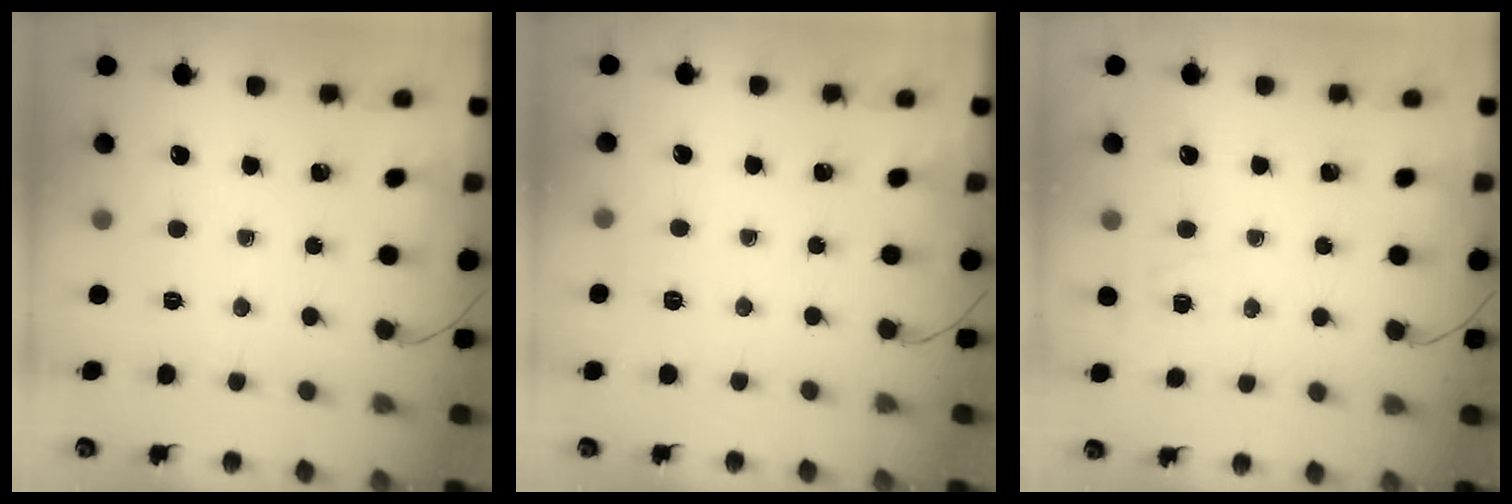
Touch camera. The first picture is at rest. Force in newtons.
{"total": 2.0, "press": 1.3, "slide": 1.6}
{"total": 1.8, "press": 0.4, "slide": 1.7}